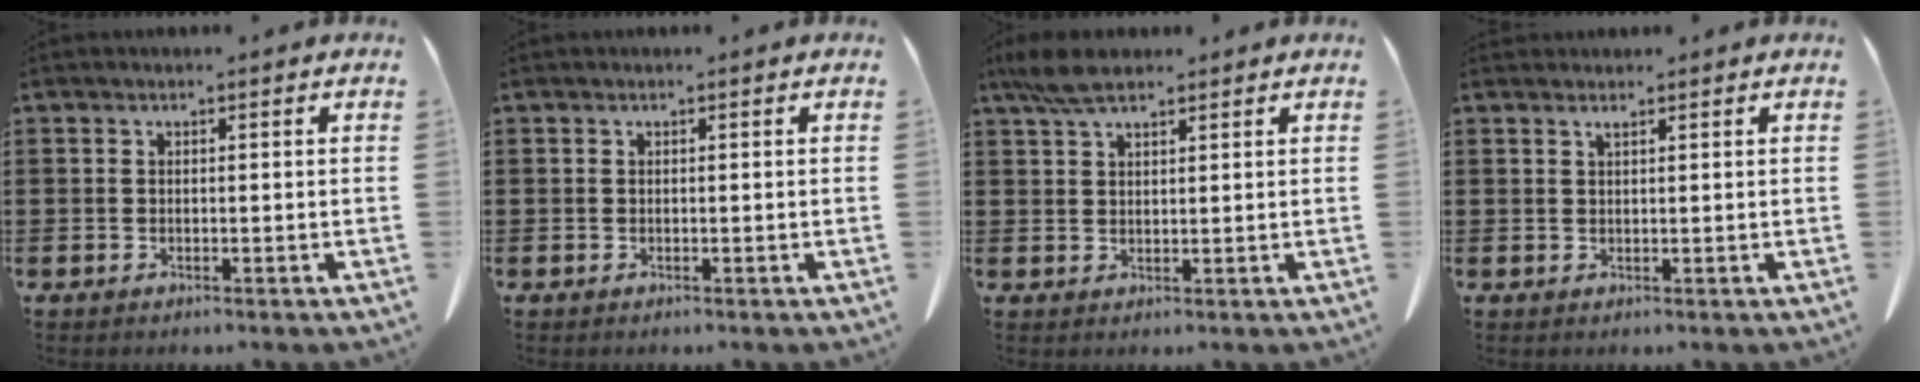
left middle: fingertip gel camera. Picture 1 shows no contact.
{"total": 0.0}
{"total": 5.1, "force": [3.6, 1.6, 3.3], "torque": [-0.074, 0.002, 0.069]}
{"total": 1.0, "force": [0.9, 0.0, 0.5], "torque": [-0.012, -0.004, 0.019]}